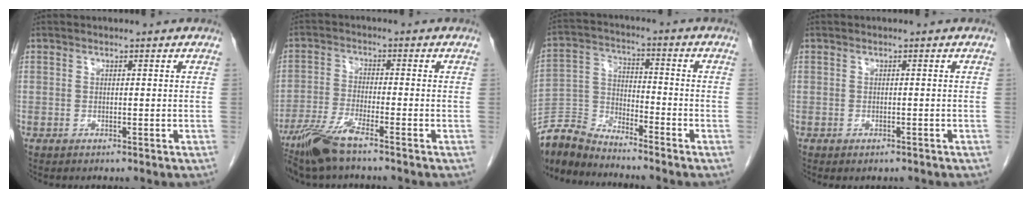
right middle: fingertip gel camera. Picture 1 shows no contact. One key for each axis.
{"total": 6.8, "fx": -5.0, "fy": -0.3, "fz": 4.6, "tx": -0.101, "ty": -0.022, "tz": -0.104}
{"total": 7.9, "fx": -7.8, "fy": 0.8, "fz": 0.6, "tx": -0.021, "ty": 0.005, "tz": -0.159}
{"total": 0.9, "fx": -0.7, "fy": 0.4, "fz": 0.4, "tx": -0.009, "ty": -0.003, "tz": -0.005}